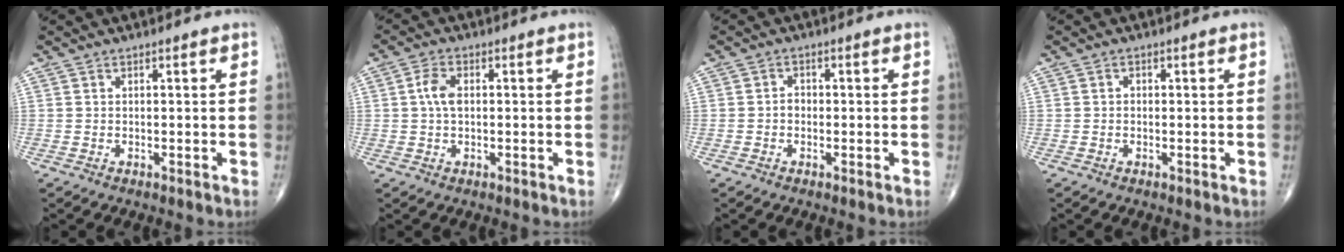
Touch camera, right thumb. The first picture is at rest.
{"total": 4.0, "force": [0.4, 2.2, 3.2], "torque": [-0.071, 0.005, 0.005]}
{"total": 1.6, "force": [-0.4, 1.3, 0.8], "torque": [-0.004, 0.006, -0.011]}
{"total": 0.6, "force": [0.0, 0.5, 0.4], "torque": [-0.001, 0.002, -0.002]}